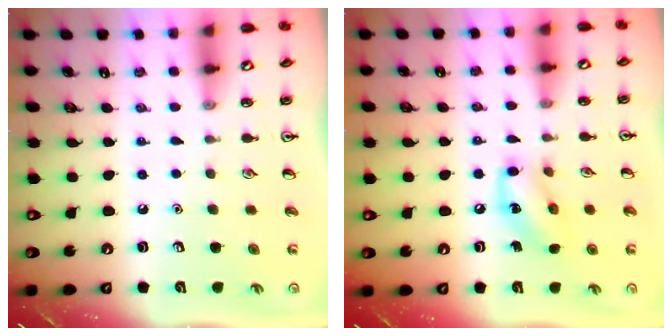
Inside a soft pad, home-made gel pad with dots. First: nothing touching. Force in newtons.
{"total": 10.5, "press": 10.4, "slide": 1.5}